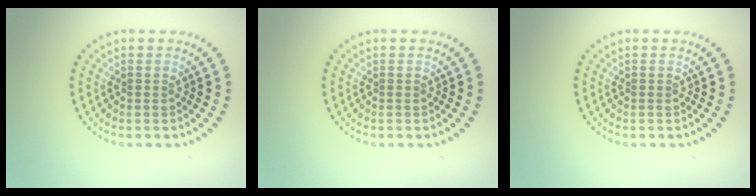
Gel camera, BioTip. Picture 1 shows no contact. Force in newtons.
{"total": 0.0}
{"total": 0.0}